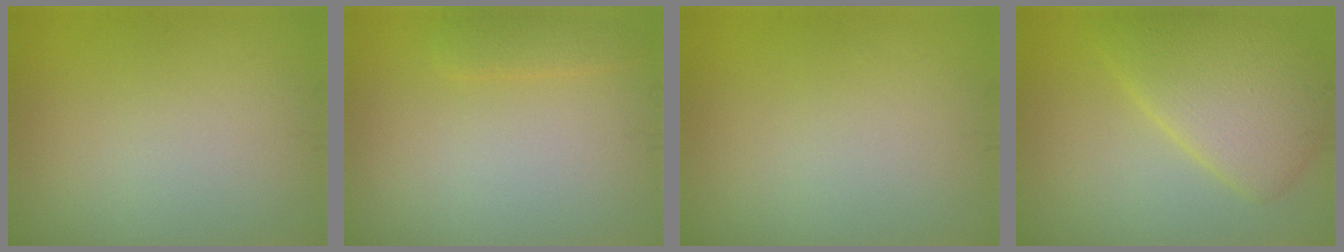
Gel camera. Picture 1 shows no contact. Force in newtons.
{"total": 1.4, "press": 1.4, "slide": 0.1}
{"total": 0.0}
{"total": 5.9, "press": 5.9, "slide": 0.0}